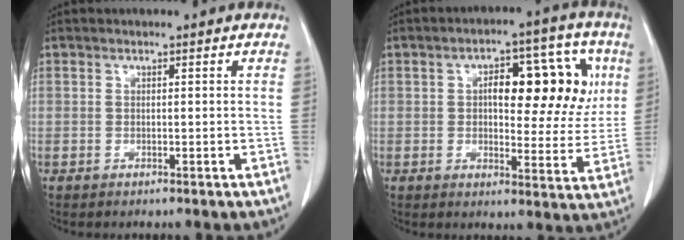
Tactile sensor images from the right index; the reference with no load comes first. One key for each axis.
{"total": 13.5, "fx": 3.2, "fy": 5.6, "fz": 11.8, "tx": -0.146, "ty": 0.034, "tz": 0.046}